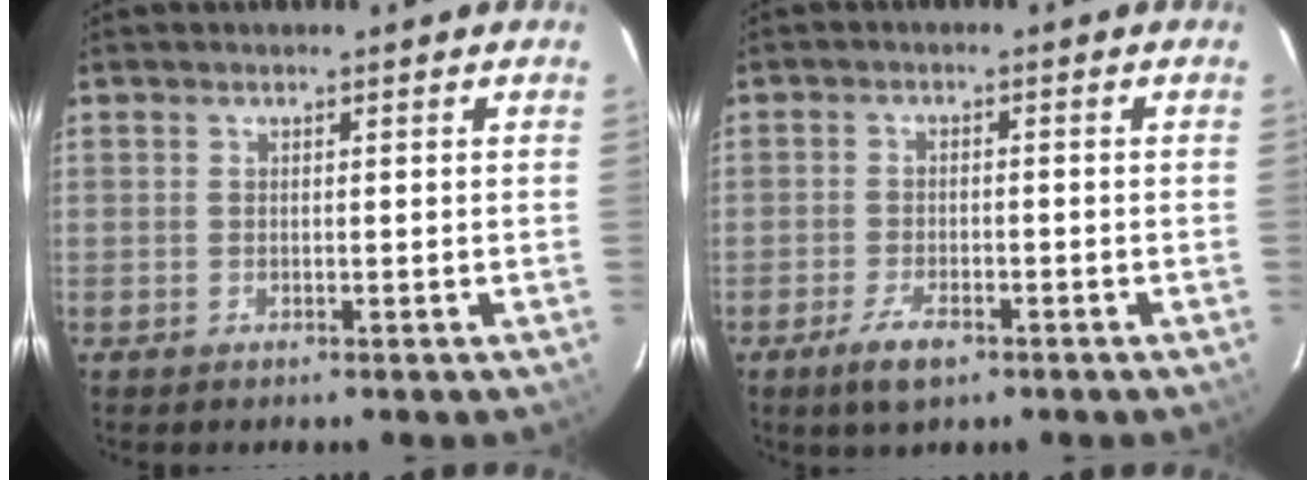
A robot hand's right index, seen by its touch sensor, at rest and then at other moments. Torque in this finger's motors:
{"motor_torque": [0.12, -0.37, 0.05, -0.06]}